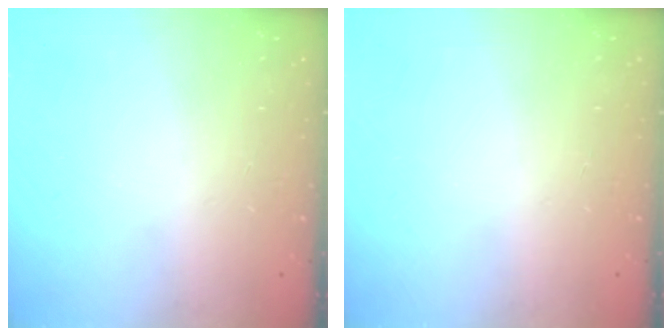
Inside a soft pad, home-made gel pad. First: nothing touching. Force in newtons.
{"total": 0.0}